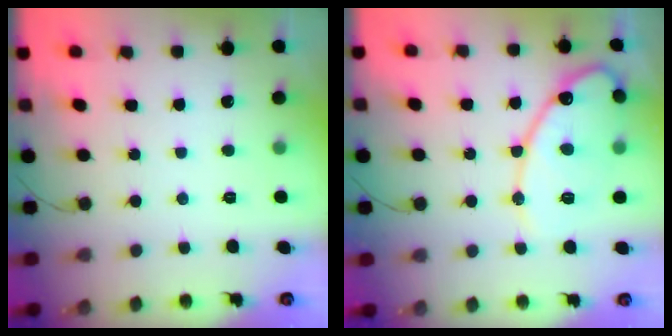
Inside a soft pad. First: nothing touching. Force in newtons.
{"total": 17.7, "press": 17.6, "slide": 1.4}